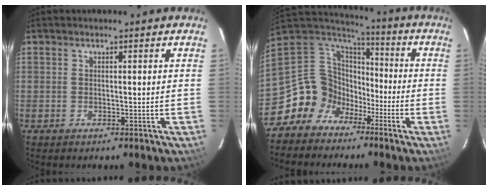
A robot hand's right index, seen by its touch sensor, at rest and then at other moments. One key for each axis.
{"total": 13.2, "fx": -7.3, "fy": 10.6, "fz": 2.8, "tx": -0.082, "ty": 0.036, "tz": -0.141}